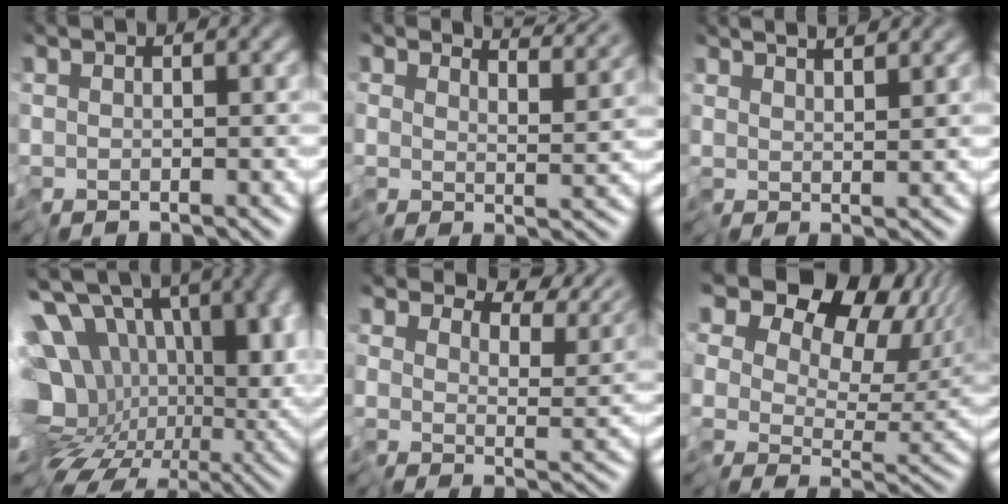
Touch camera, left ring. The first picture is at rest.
{"total": 4.3, "force": [4.3, -0.2, 0.8], "torque": [-0.008, 0.008, 0.060]}
{"total": 3.4, "force": [3.1, -0.1, 1.2], "torque": [-0.014, 0.023, 0.038]}
{"total": 16.1, "force": [1.6, 11.3, 11.3], "torque": [-0.168, -0.012, 0.057]}
{"total": 5.6, "force": [5.1, 1.8, 1.4], "torque": [-0.020, -0.002, 0.084]}
{"total": 15.4, "force": [7.7, 10.1, 8.7], "torque": [-0.152, 0.050, 0.129]}